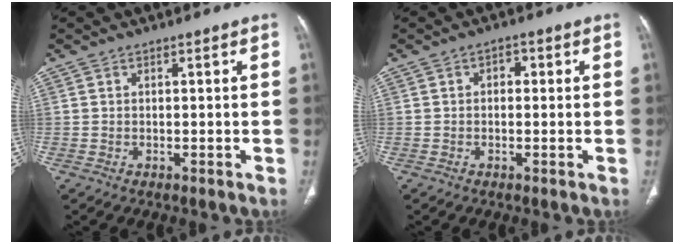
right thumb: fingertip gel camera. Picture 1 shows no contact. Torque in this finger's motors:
{"motor_torque": [-0.30, 0.13, -0.19, -0.02, 0.06]}